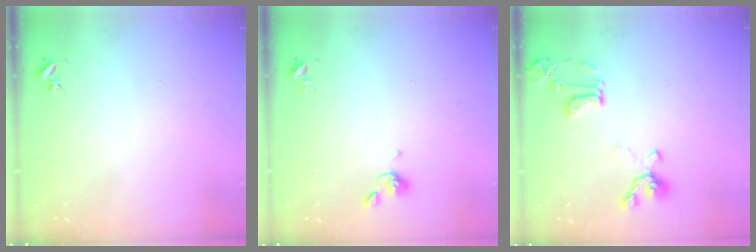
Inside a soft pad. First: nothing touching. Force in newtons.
{"total": 7.5, "press": 7.4, "slide": 1.1}
{"total": 15.7, "press": 15.7, "slide": 1.5}